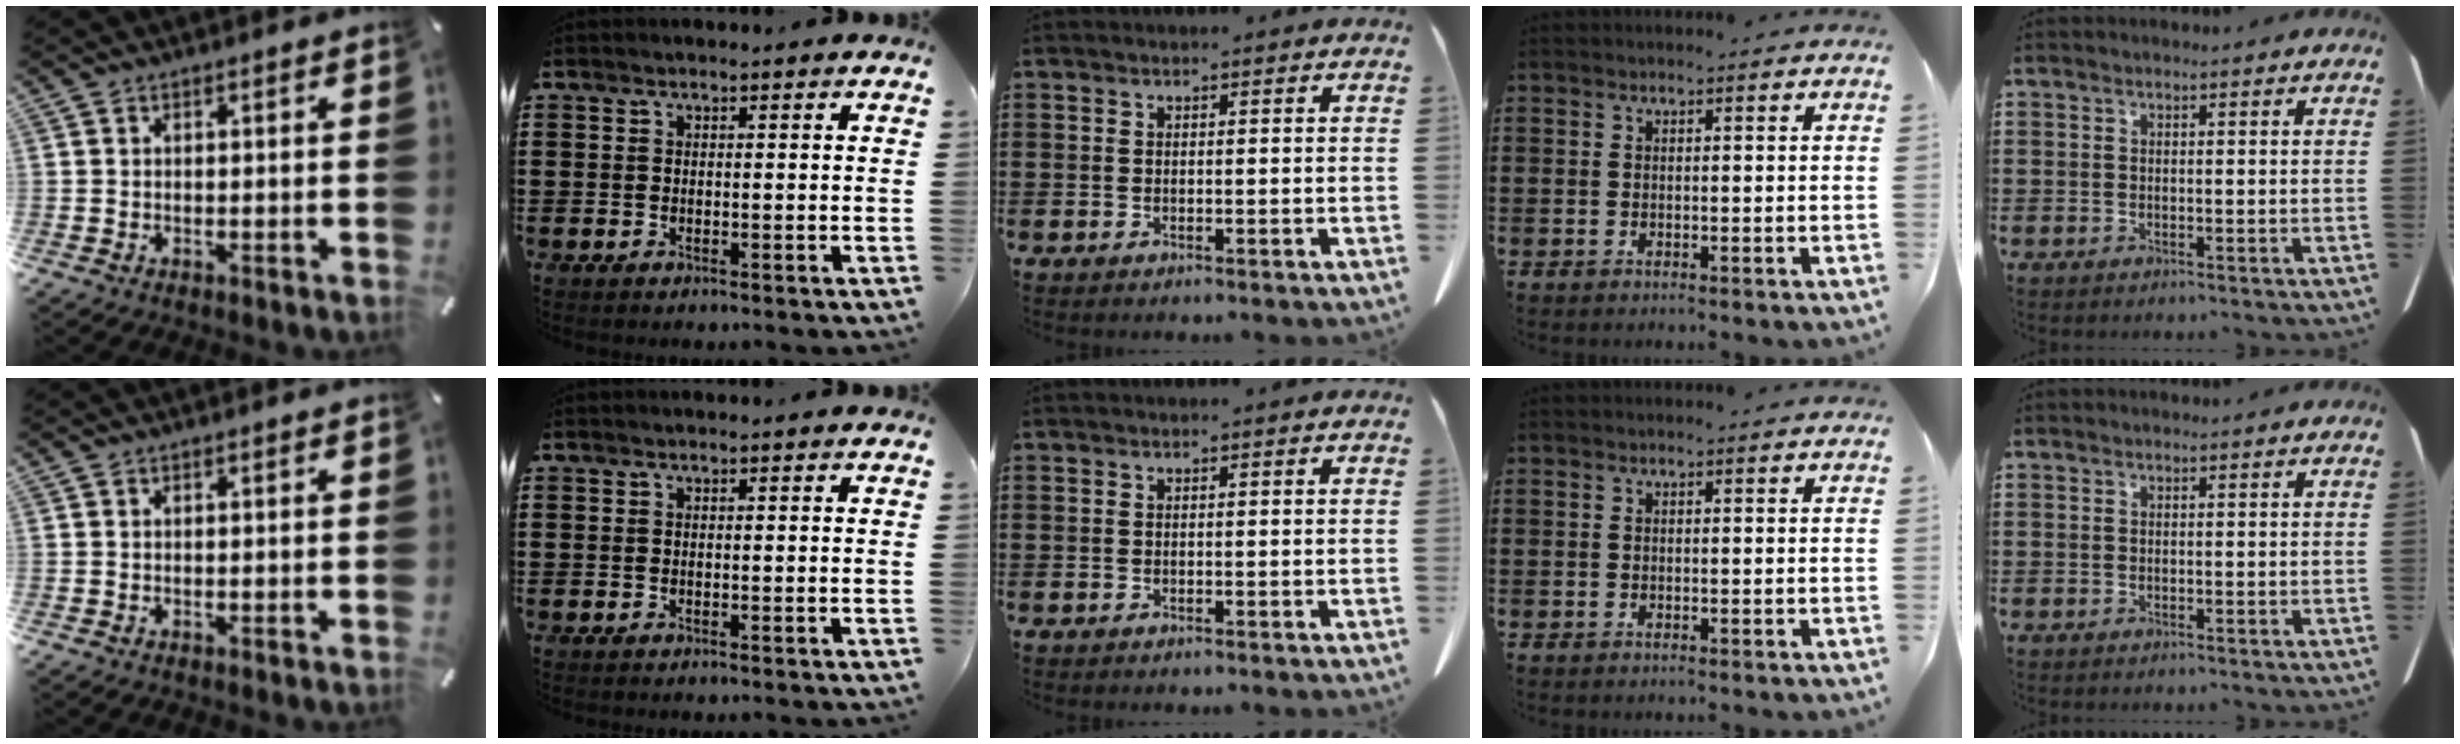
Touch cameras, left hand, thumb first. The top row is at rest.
{}